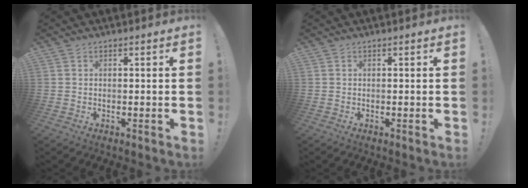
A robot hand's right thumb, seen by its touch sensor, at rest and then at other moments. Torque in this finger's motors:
{"motor_torque": [0.00, 0.00, 0.00, 0.00, 0.00]}